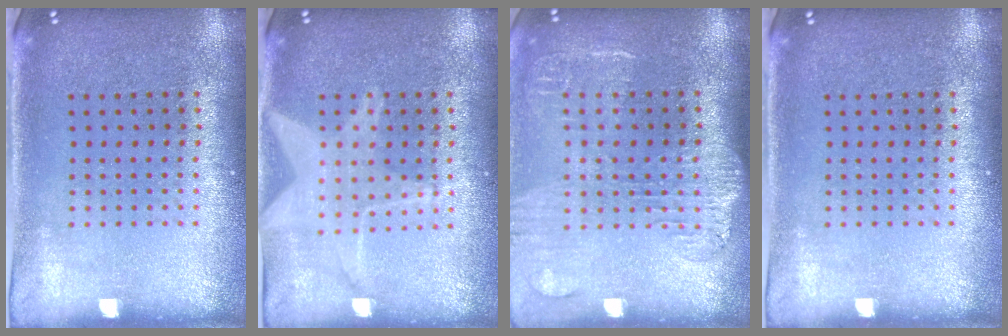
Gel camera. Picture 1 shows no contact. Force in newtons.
{"total": 1.6, "press": 1.6, "slide": 0.2}
{"total": 1.7, "press": 1.5, "slide": 0.8}
{"total": 0.0}